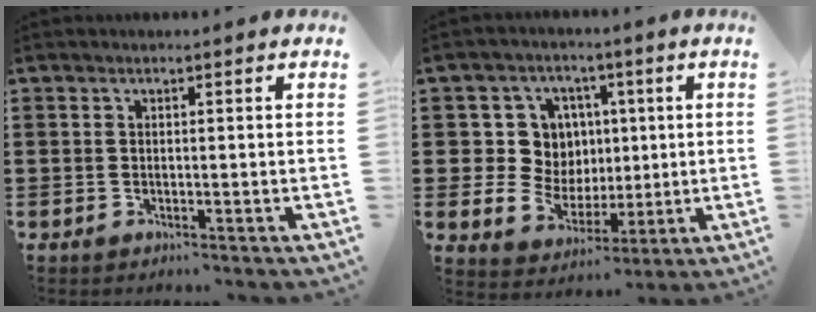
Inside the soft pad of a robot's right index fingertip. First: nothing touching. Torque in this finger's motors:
{"motor_torque": [2.14, 0.00, 0.59, 0.08]}